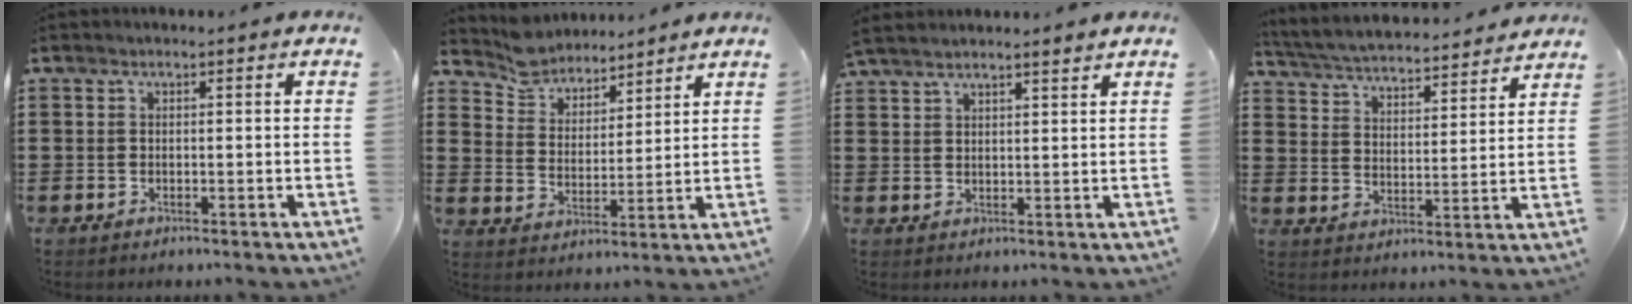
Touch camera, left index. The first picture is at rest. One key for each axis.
{"total": 6.4, "fx": 6.1, "fy": 1.9, "fz": 0.0, "tx": -0.033, "ty": -0.027, "tz": 0.112}
{"total": 3.0, "fx": 2.9, "fy": -0.3, "fz": 0.5, "tx": -0.019, "ty": -0.003, "tz": 0.055}
{"total": 4.4, "fx": 4.3, "fy": -0.1, "fz": 0.6, "tx": -0.037, "ty": -0.035, "tz": 0.069}